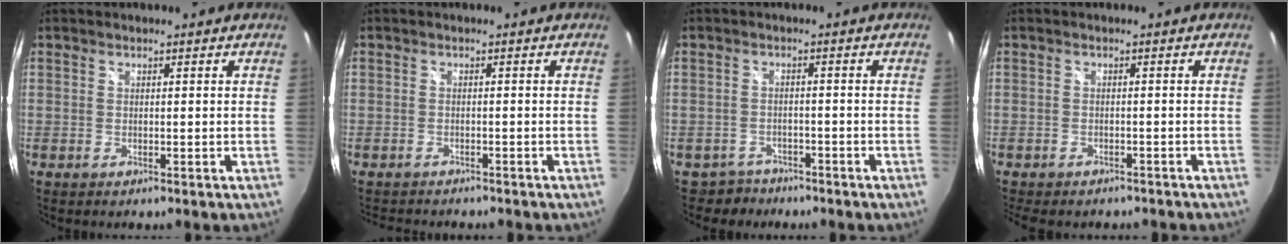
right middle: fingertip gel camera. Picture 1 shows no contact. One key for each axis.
{"total": 4.4, "fx": -4.1, "fy": 1.1, "fz": 1.1, "tx": -0.031, "ty": -0.004, "tz": -0.059}
{"total": 3.9, "fx": -3.0, "fy": 2.4, "fz": -0.4, "tx": 0.000, "ty": 0.012, "tz": -0.049}
{"total": 7.2, "fx": -6.0, "fy": 2.6, "fz": 2.9, "tx": -0.065, "ty": -0.017, "tz": -0.083}